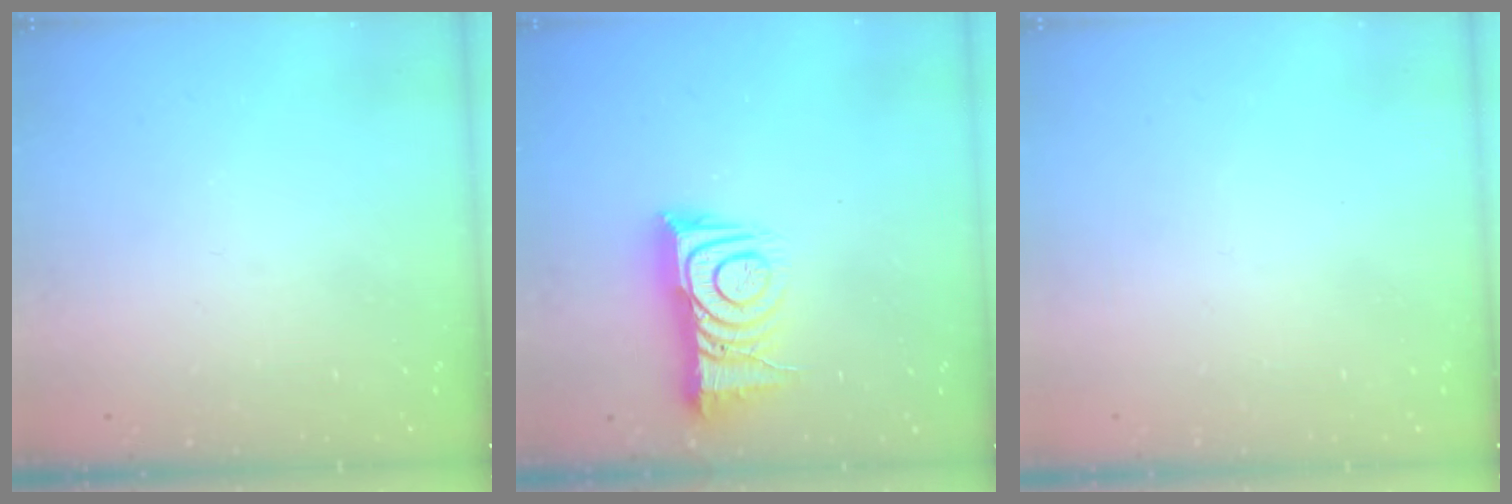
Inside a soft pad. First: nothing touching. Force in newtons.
{"total": 11.0, "press": 10.9, "slide": 0.9}
{"total": 1.7, "press": 1.7, "slide": 0.2}